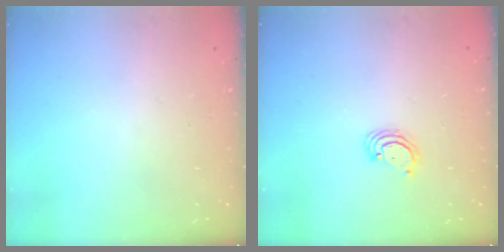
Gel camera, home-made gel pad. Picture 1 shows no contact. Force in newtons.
{"total": 2.4, "press": 2.4, "slide": 0.2}